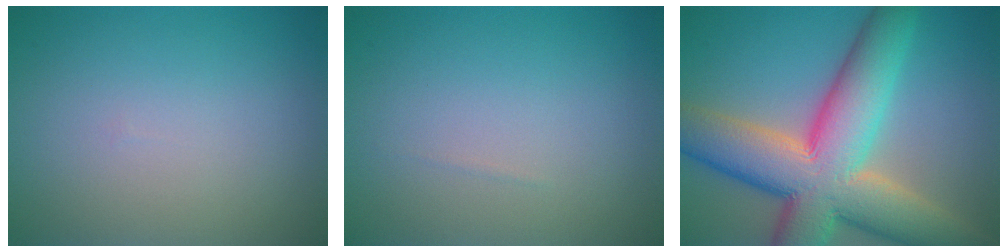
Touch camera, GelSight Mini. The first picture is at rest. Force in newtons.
{"total": 0.0}
{"total": 13.7, "press": 13.7, "slide": 0.9}